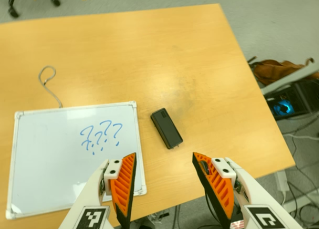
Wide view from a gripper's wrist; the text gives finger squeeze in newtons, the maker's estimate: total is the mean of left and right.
{"total": 0.0}